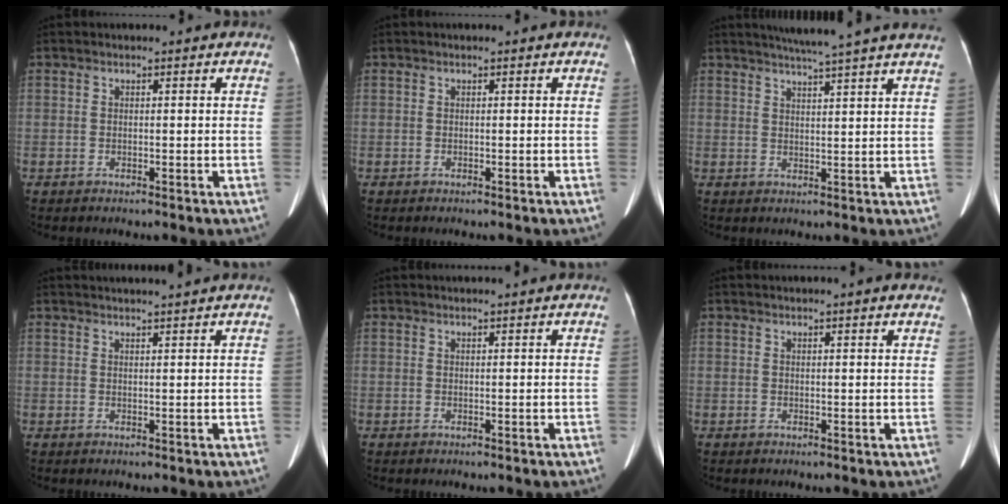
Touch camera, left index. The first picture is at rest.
{"total": 0.0}
{"total": 10.2, "force": [8.7, -1.4, 5.2], "torque": [-0.077, 0.012, 0.103]}
{"total": 5.2, "force": [4.8, -1.1, 1.8], "torque": [-0.022, 0.018, 0.058]}
{"total": 2.1, "force": [1.9, -0.5, 0.7], "torque": [-0.011, 0.015, 0.031]}
{"total": 3.3, "force": [2.9, -0.4, 1.5], "torque": [-0.022, 0.017, 0.030]}